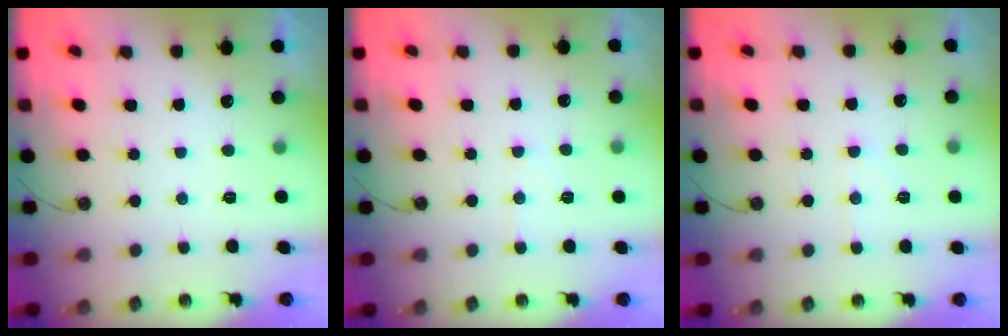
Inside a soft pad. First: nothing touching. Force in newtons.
{"total": 4.7, "press": 4.7, "slide": 0.6}
{"total": 4.8, "press": 4.7, "slide": 0.6}